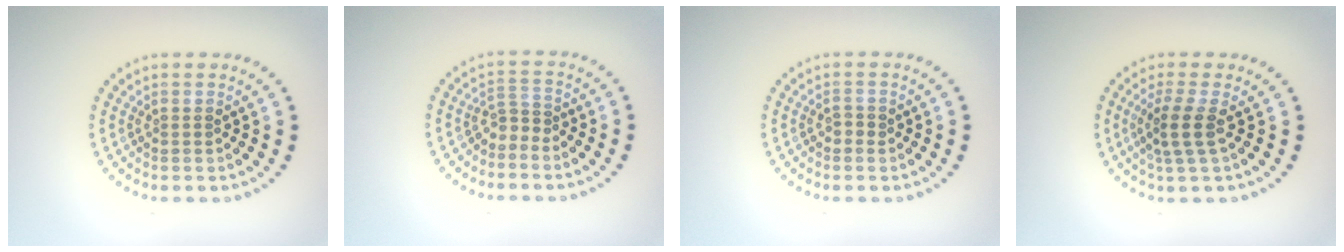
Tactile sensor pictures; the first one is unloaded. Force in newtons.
{"total": 1.7, "press": 1.1, "slide": 1.3}
{"total": 0.9, "press": 0.9, "slide": 0.3}
{"total": 2.7, "press": 2.1, "slide": 1.6}